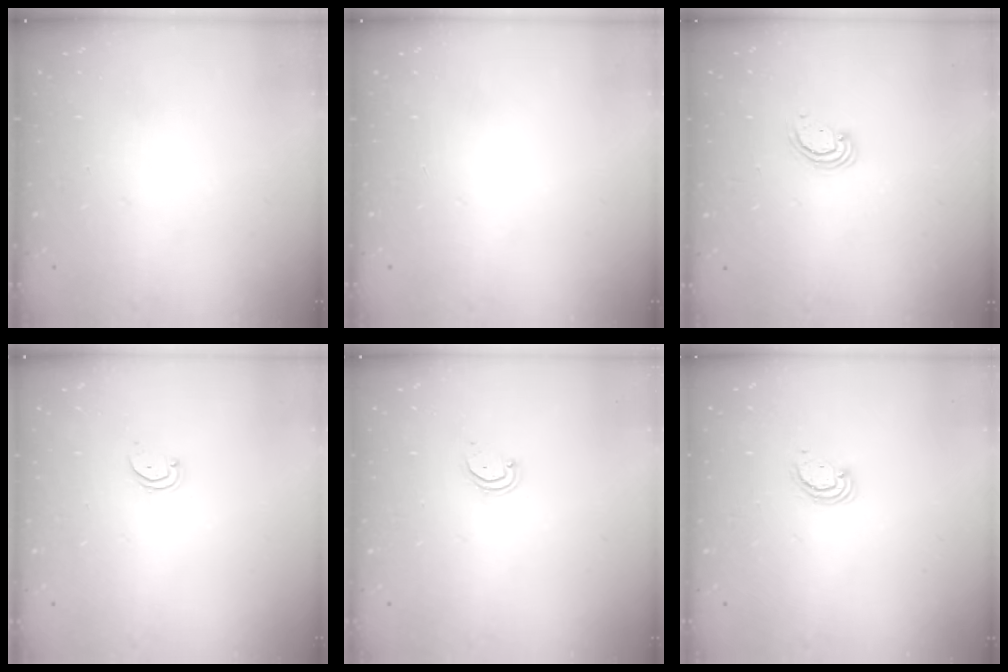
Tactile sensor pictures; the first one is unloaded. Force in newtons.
{"total": 0.0}
{"total": 2.8, "press": 2.8, "slide": 0.3}
{"total": 1.8, "press": 1.7, "slide": 0.2}
{"total": 2.6, "press": 2.6, "slide": 0.2}
{"total": 2.6, "press": 2.6, "slide": 0.3}